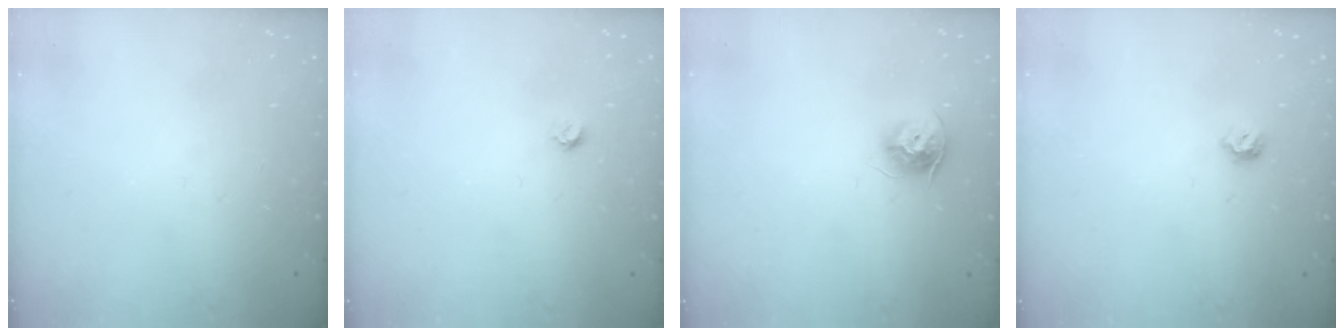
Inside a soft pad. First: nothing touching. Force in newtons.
{"total": 3.6, "press": 3.6, "slide": 0.3}
{"total": 8.5, "press": 8.5, "slide": 0.4}
{"total": 6.1, "press": 6.0, "slide": 1.1}